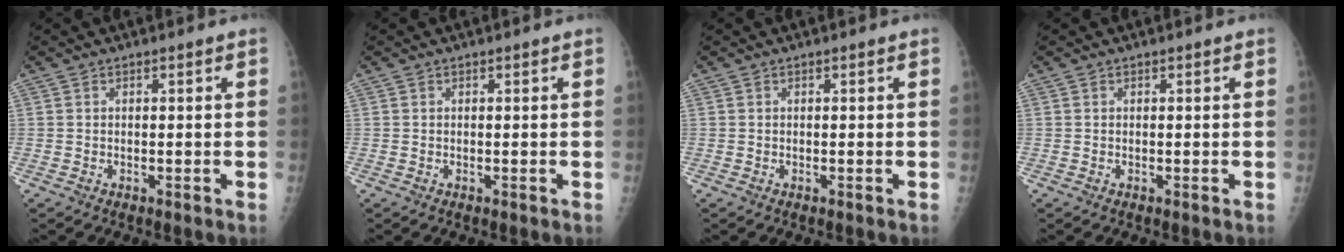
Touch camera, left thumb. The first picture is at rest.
{"total": 0.0}
{"total": 0.0}
{"total": 0.0}